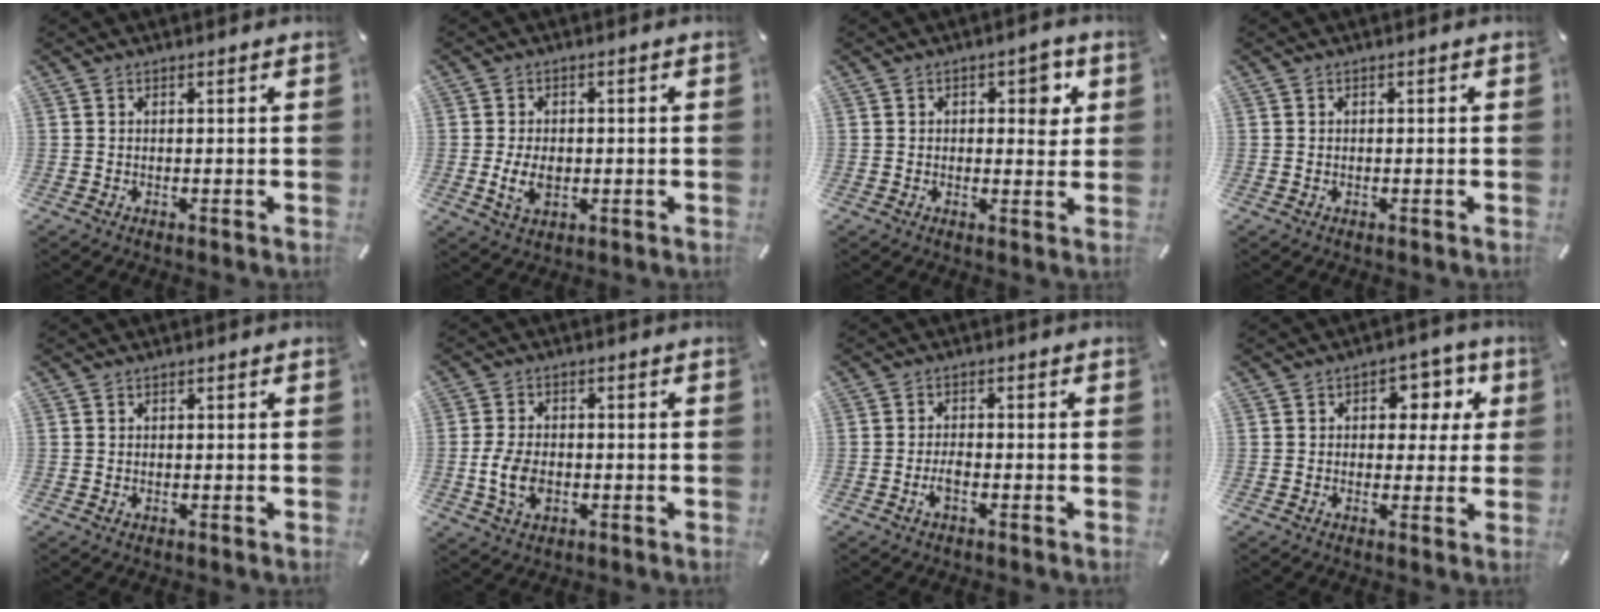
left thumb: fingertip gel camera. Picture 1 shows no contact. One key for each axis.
{"total": 6.3, "fx": -0.9, "fy": 4.2, "fz": 4.5, "tx": -0.096, "ty": -0.004, "tz": -0.019}
{"total": 5.4, "fx": 1.2, "fy": 3.3, "fz": 4.1, "tx": -0.035, "ty": -0.005, "tz": 0.008}
{"total": 0.5, "fx": -0.1, "fy": 0.4, "fz": 0.3, "tx": -0.006, "ty": 0.001, "tz": -0.003}
{"total": 0.0}
{"total": 7.9, "fx": -1.9, "fy": 5.2, "fz": 5.6, "tx": -0.123, "ty": 0.007, "tz": -0.033}
{"total": 2.8, "fx": -1.4, "fy": 1.2, "fz": 2.2, "tx": -0.044, "ty": 0.005, "tz": -0.028}
{"total": 6.1, "fx": 1.4, "fy": 4.8, "fz": 3.5, "tx": -0.031, "ty": 0.001, "tz": 0.014}